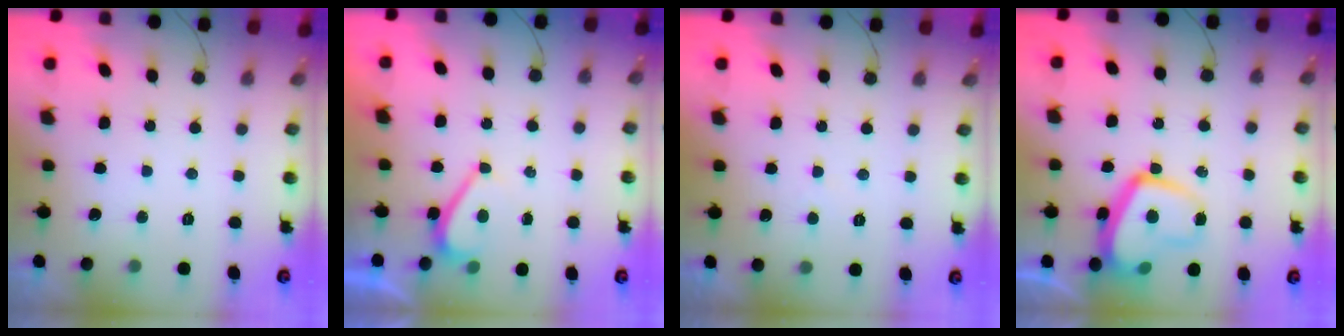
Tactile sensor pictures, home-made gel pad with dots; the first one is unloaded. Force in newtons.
{"total": 2.8, "press": 2.8, "slide": 0.5}
{"total": 1.1, "press": 1.0, "slide": 0.4}
{"total": 14.8, "press": 14.7, "slide": 1.3}